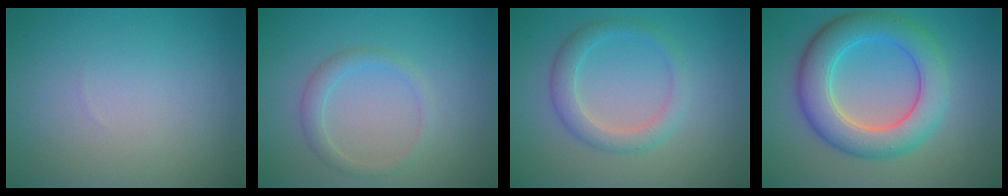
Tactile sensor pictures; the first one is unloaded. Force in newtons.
{"total": 1.8, "press": 1.8, "slide": 0.1}
{"total": 2.7, "press": 2.7, "slide": 0.2}
{"total": 7.0, "press": 7.0, "slide": 0.1}